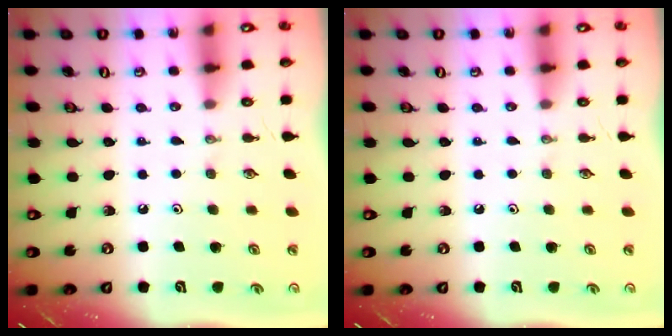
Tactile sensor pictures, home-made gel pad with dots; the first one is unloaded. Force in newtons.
{"total": 0.0}